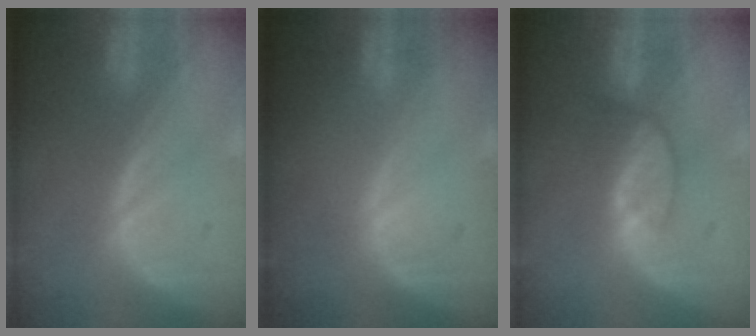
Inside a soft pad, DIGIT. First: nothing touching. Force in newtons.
{"total": 0.0}
{"total": 3.7, "press": 3.4, "slide": 1.5}